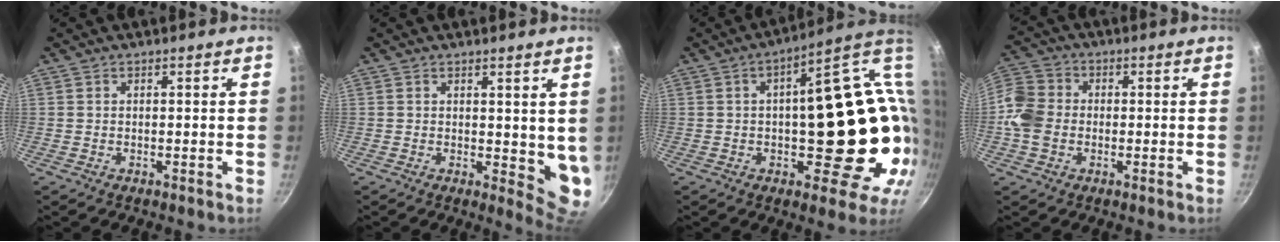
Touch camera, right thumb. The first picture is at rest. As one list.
[{"total": 6.0, "force": [1.8, 2.9, 5.0], "torque": [-0.053, -0.023, 0.027]}, {"total": 24.2, "force": [2.0, 11.0, 21.4], "torque": [-0.244, 0.001, 0.046]}, {"total": 9.2, "force": [-1.3, 7.5, 5.1], "torque": [-0.086, 0.018, -0.044]}]